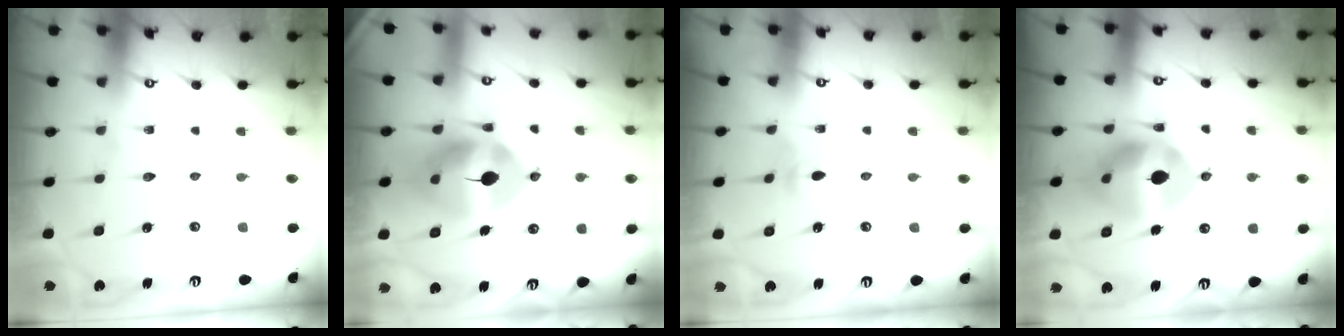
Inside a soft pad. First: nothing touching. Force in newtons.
{"total": 13.7, "press": 13.5, "slide": 2.1}
{"total": 3.1, "press": 3.1, "slide": 0.6}
{"total": 13.2, "press": 13.1, "slide": 1.8}